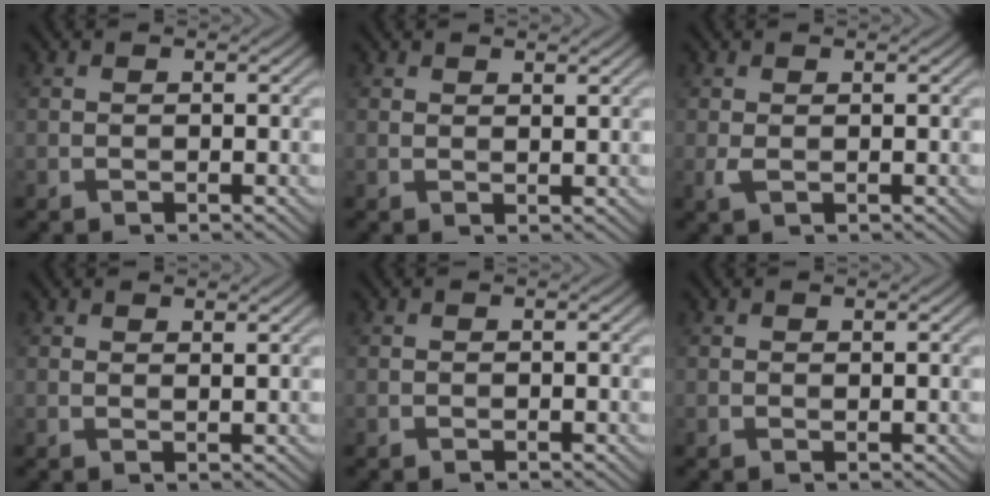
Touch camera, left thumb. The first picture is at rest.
{"total": 2.0, "force": [1.5, 0.7, 1.1], "torque": [-0.013, -0.001, 0.031]}
{"total": 1.6, "force": [0.3, 0.8, 1.3], "torque": [-0.032, 0.003, 0.006]}
{"total": 2.0, "force": [1.5, 0.6, 1.1], "torque": [-0.014, -0.002, 0.029]}
{"total": 0.0}
{"total": 0.8, "force": [0.5, 0.3, 0.4], "torque": [-0.006, 0.001, 0.013]}